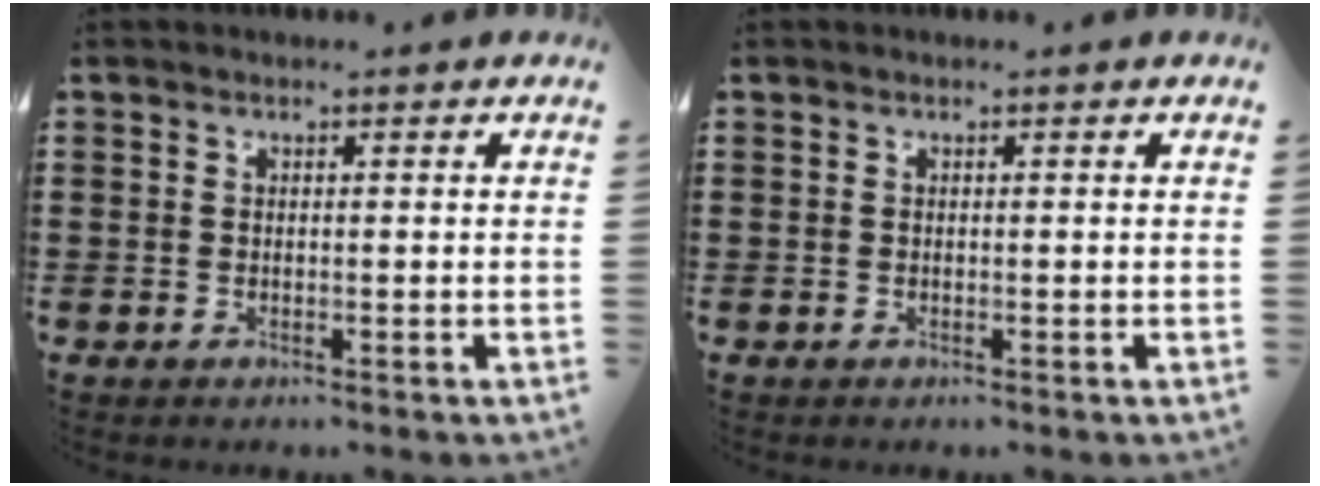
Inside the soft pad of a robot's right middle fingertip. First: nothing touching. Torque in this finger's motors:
{"motor_torque": [0.00, 0.00, 0.09, -0.01]}